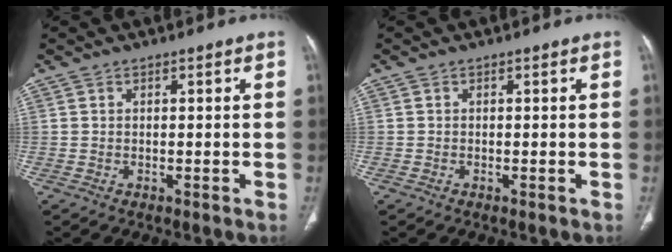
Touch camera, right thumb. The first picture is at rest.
{"total": 0.0}